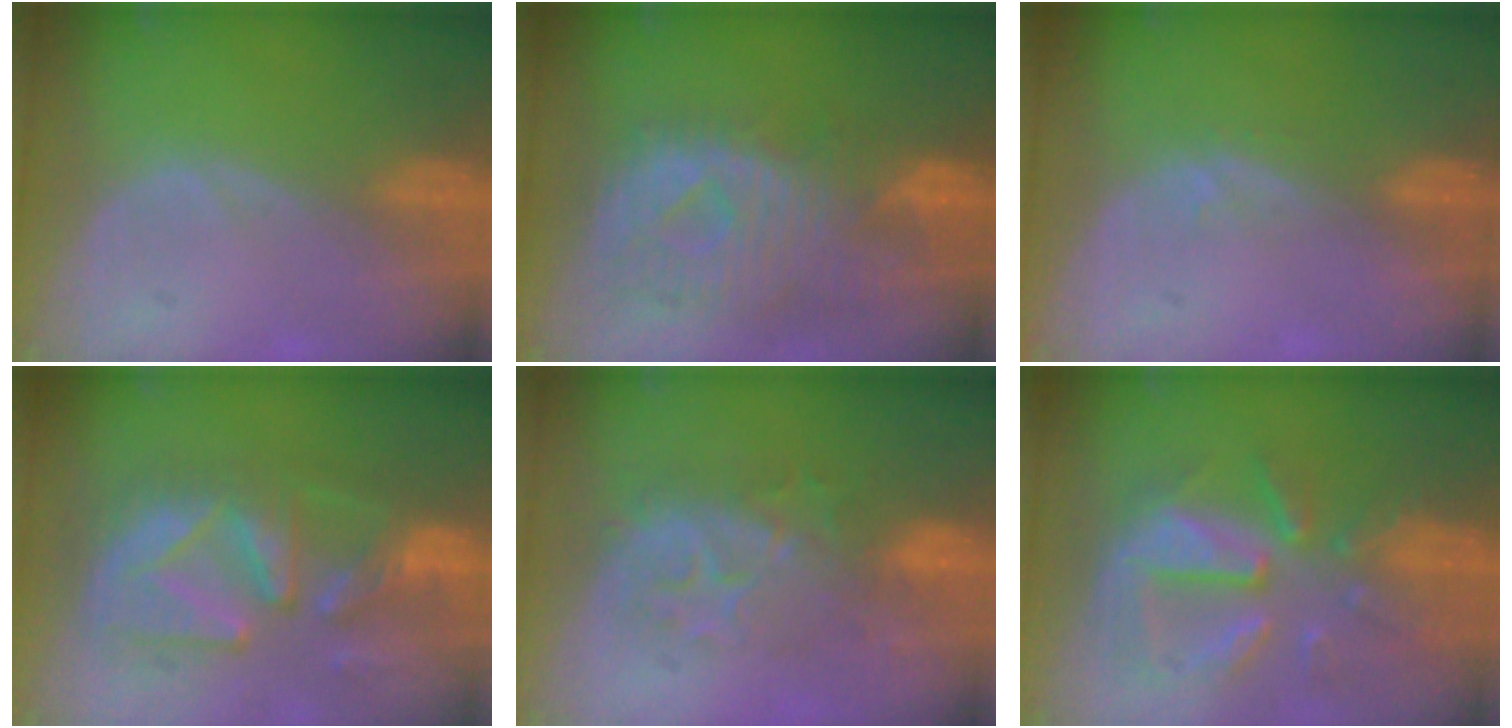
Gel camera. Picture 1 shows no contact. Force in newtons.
{"total": 11.2, "press": 9.7, "slide": 5.6}
{"total": 1.0, "press": 0.7, "slide": 0.7}
{"total": 11.1, "press": 10.7, "slide": 3.1}
{"total": 8.0, "press": 7.9, "slide": 1.6}
{"total": 10.7, "press": 9.5, "slide": 4.9}